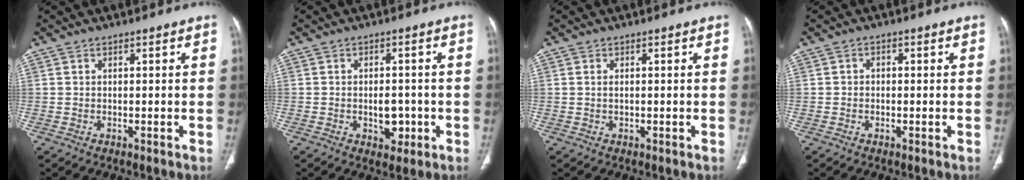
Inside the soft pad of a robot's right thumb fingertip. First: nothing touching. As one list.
[{"total": 4.7, "force": [-1.1, 3.0, 3.5], "torque": [-0.029, 0.004, -0.009]}, {"total": 0.6, "force": [0.2, 0.2, 0.5], "torque": [-0.015, 0.002, 0.005]}, {"total": 1.1, "force": [-0.1, 1.0, 0.6], "torque": [-0.001, 0.004, -0.006]}]